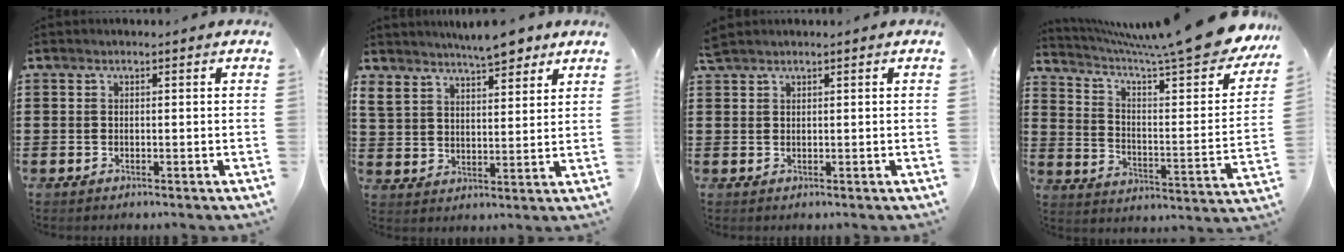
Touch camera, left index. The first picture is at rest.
{"total": 7.0, "force": [6.4, 1.9, 2.1], "torque": [-0.055, -0.018, 0.117]}
{"total": 1.3, "force": [1.1, 0.2, 0.5], "torque": [-0.013, 0.000, 0.022]}
{"total": 10.7, "force": [8.6, 0.4, 6.3], "torque": [-0.120, -0.069, 0.133]}